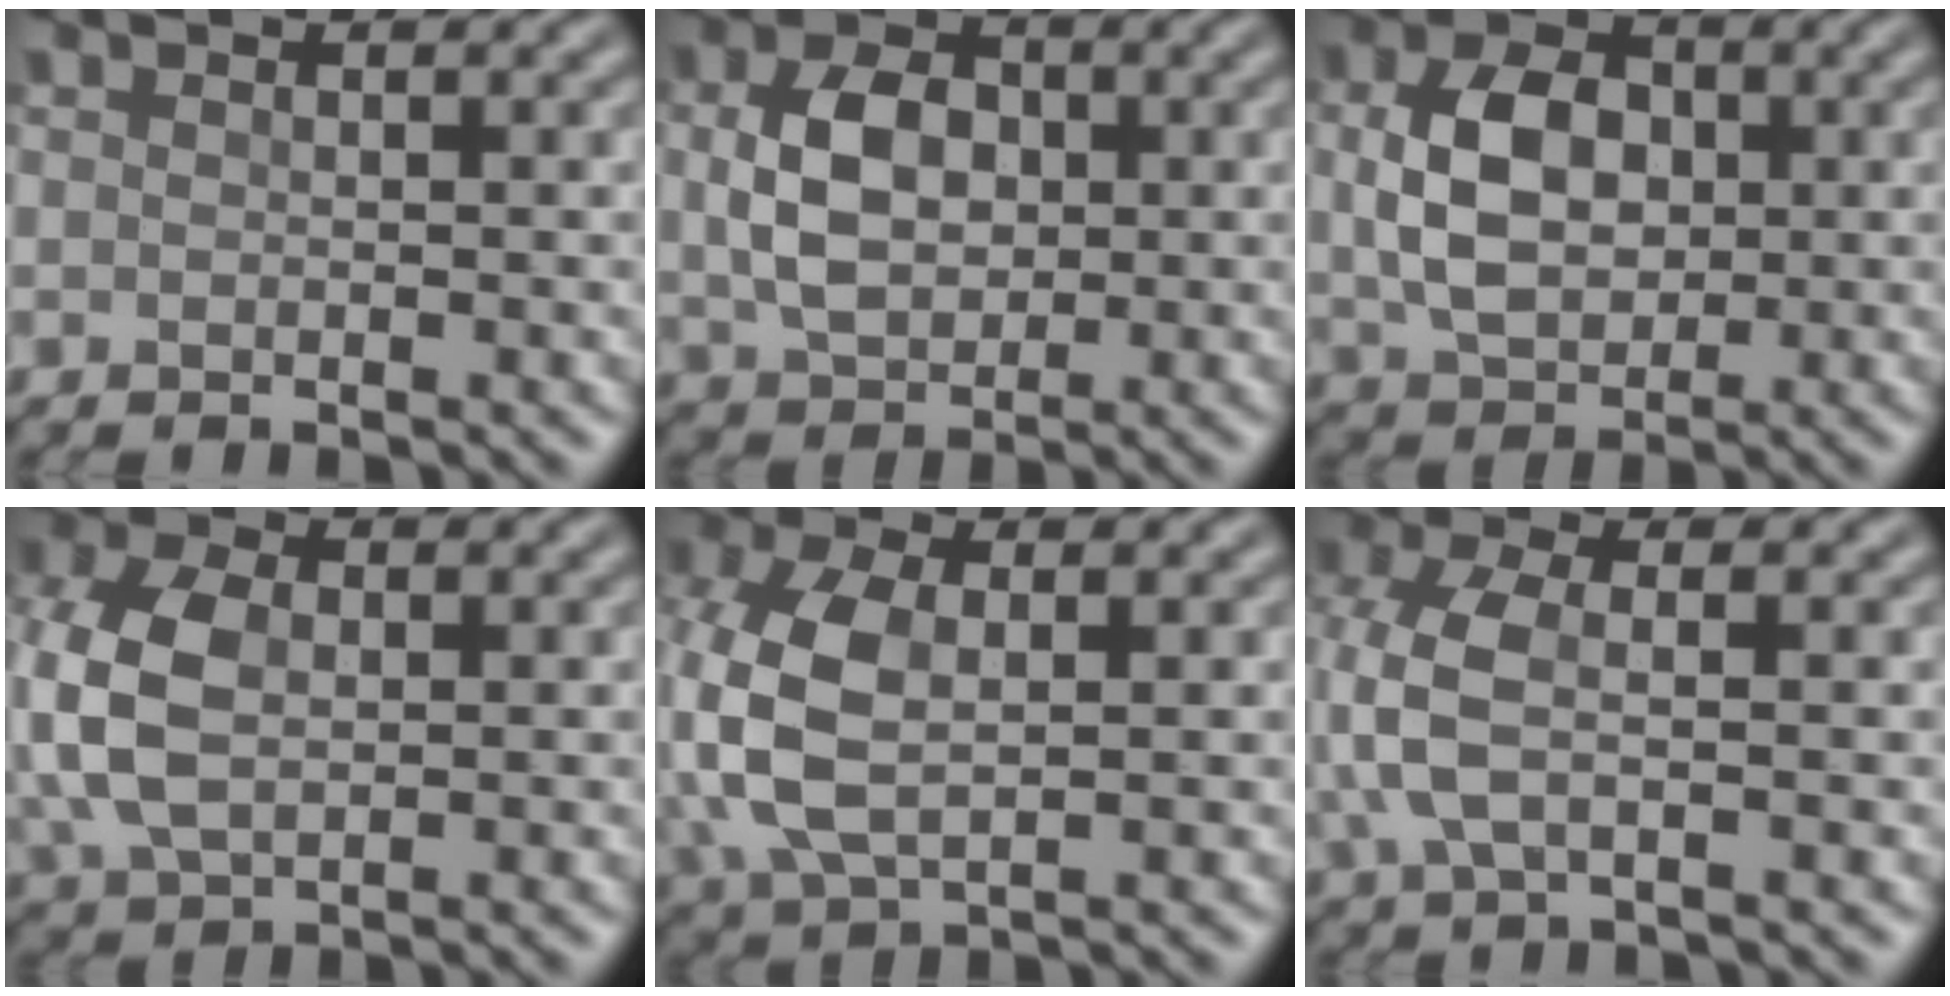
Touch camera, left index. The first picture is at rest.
{"total": 5.7, "force": [0.5, 4.1, 3.9], "torque": [-0.085, 0.001, 0.007]}
{"total": 6.5, "force": [0.5, 4.6, 4.5], "torque": [-0.095, 0.003, 0.009]}
{"total": 7.2, "force": [0.3, 4.9, 5.3], "torque": [-0.139, 0.003, 0.003]}
{"total": 7.6, "force": [0.4, 4.6, 6.1], "torque": [-0.154, 0.004, 0.004]}
{"total": 4.9, "force": [0.2, 2.4, 4.3], "torque": [-0.111, 0.002, 0.000]}